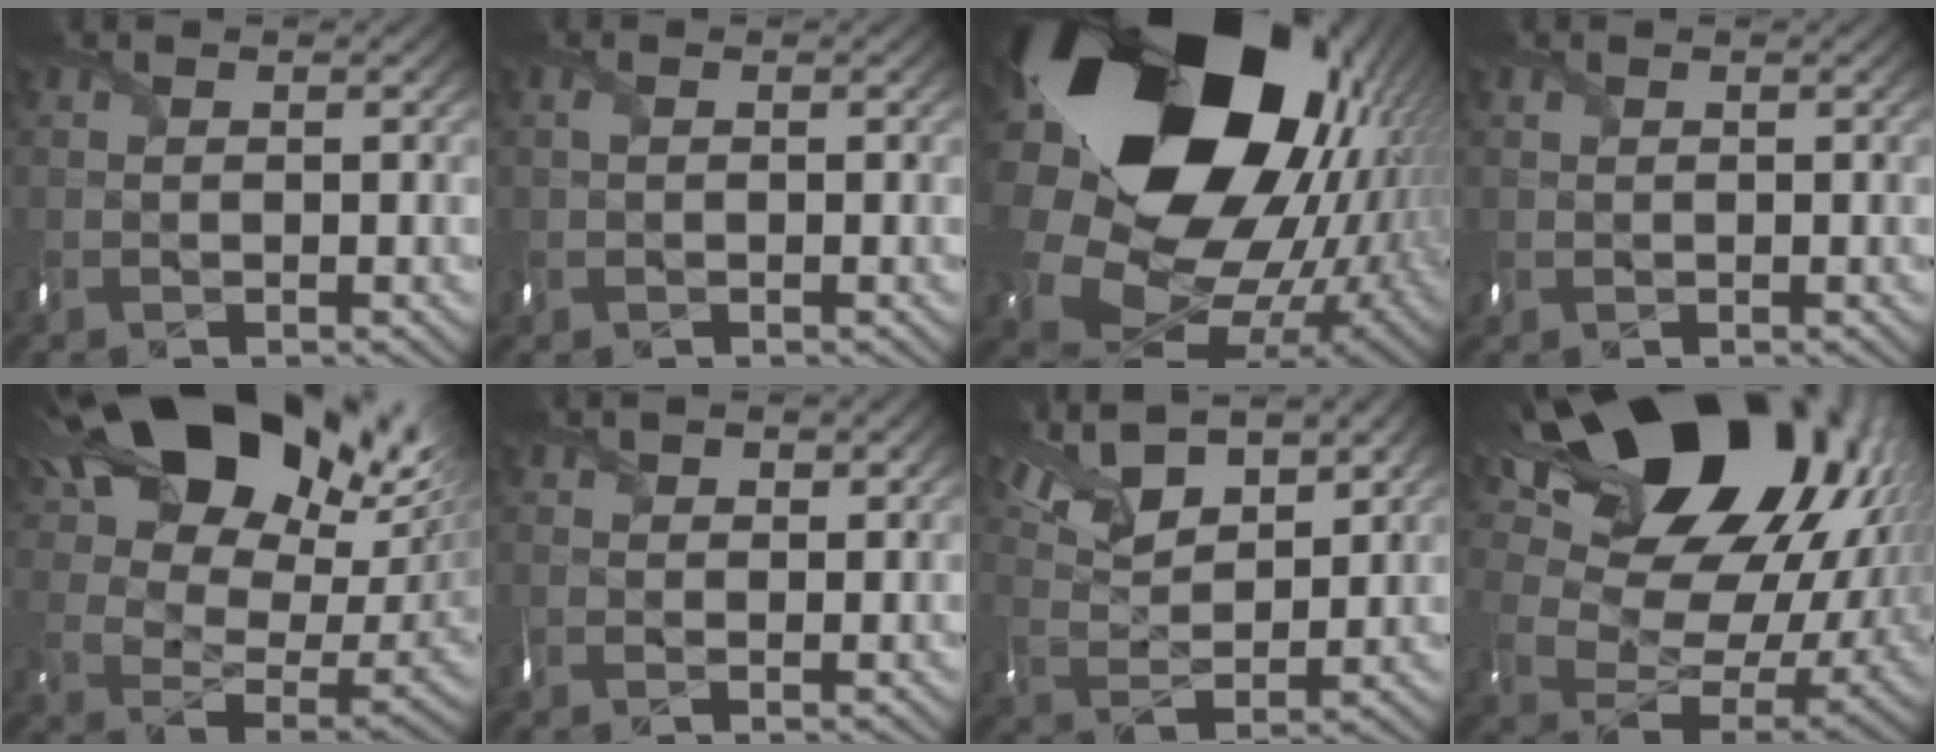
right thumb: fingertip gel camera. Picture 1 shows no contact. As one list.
[{"total": 1.2, "force": [0.1, 0.9, 0.8], "torque": [-0.027, 0.001, 0.000]}, {"total": 25.6, "force": [7.6, 19.6, 14.6], "torque": [-0.344, -0.030, 0.161]}, {"total": 1.0, "force": [0.3, 0.9, 0.2], "torque": [-0.007, 0.000, 0.005]}, {"total": 24.5, "force": [13.8, 13.6, 15.0], "torque": [-0.298, 0.055, 0.255]}, {"total": 2.6, "force": [1.9, 1.4, 1.2], "torque": [-0.026, 0.005, 0.033]}, {"total": 9.9, "force": [6.8, 3.9, 6.0], "torque": [-0.145, 0.012, 0.132]}, {"total": 22.8, "force": [10.5, 14.3, 14.2], "torque": [-0.263, 0.016, 0.203]}]